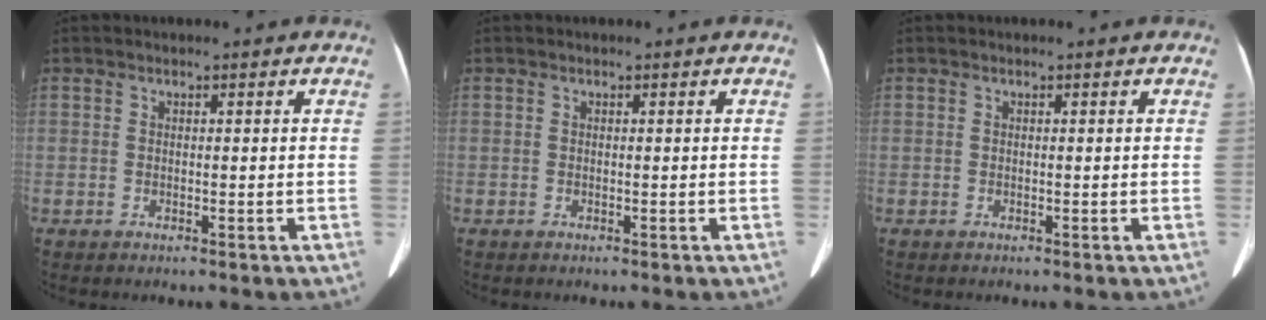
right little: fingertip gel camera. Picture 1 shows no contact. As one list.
[{"total": 0.0}, {"total": 0.0}]